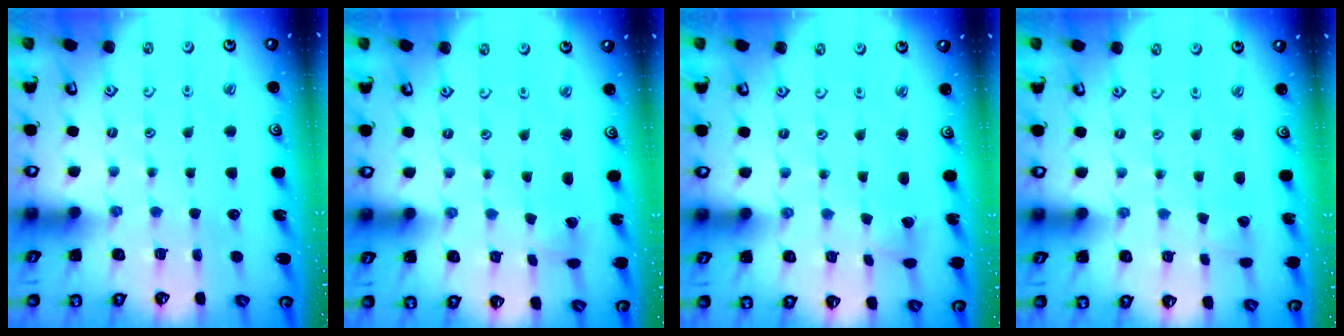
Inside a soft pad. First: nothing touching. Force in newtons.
{"total": 1.5, "press": 1.5, "slide": 0.0}
{"total": 2.0, "press": 2.0, "slide": 0.3}
{"total": 1.9, "press": 1.9, "slide": 0.1}